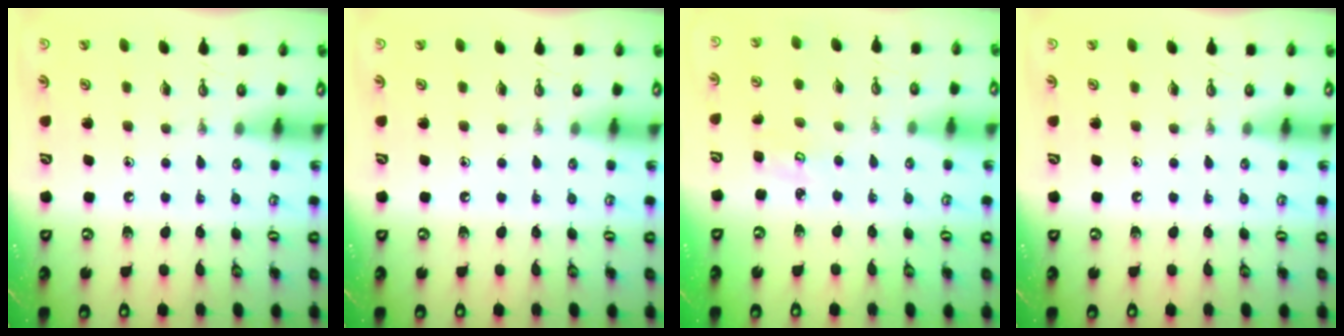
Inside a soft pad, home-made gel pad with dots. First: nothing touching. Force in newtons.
{"total": 0.0}
{"total": 2.7, "press": 2.7, "slide": 0.3}
{"total": 0.0}